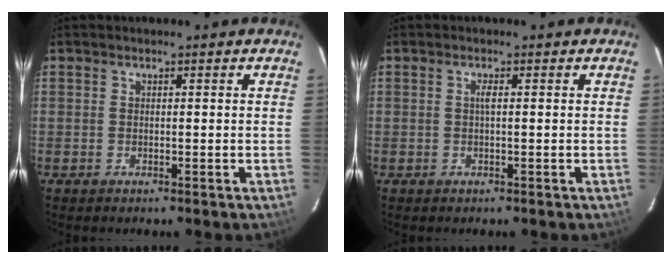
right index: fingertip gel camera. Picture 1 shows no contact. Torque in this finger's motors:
{"motor_torque": [0.28, -0.01, 0.14, 0.03]}